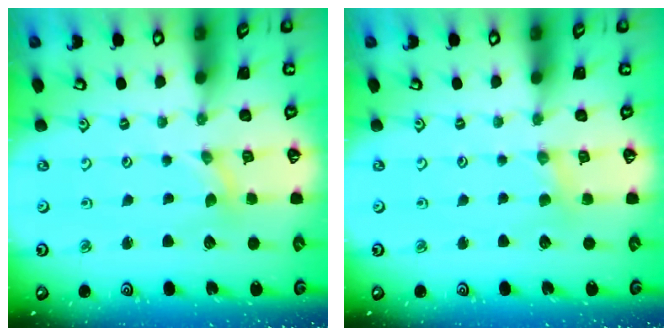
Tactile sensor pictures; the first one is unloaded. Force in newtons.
{"total": 2.3, "press": 2.3, "slide": 0.3}